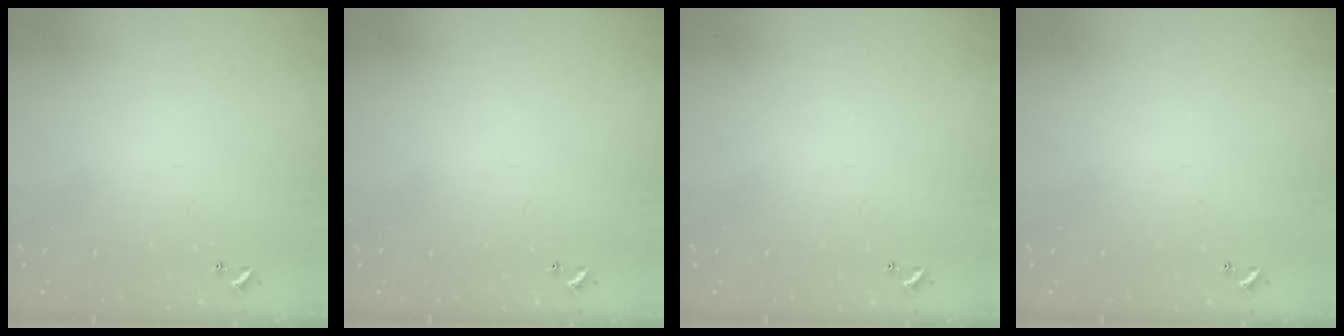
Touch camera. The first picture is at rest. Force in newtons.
{"total": 0.0}
{"total": 0.0}
{"total": 0.0}